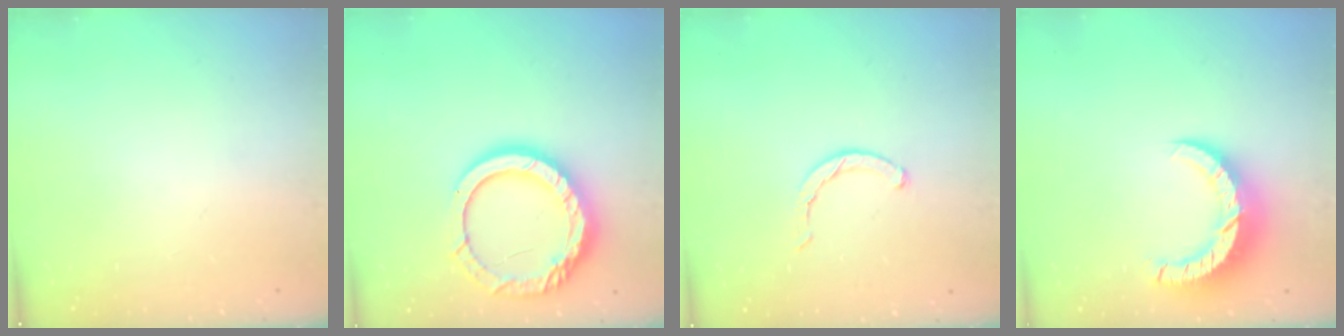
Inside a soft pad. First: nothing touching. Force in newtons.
{"total": 16.9, "press": 16.8, "slide": 1.2}
{"total": 1.8, "press": 1.8, "slide": 0.3}
{"total": 8.9, "press": 8.9, "slide": 0.9}